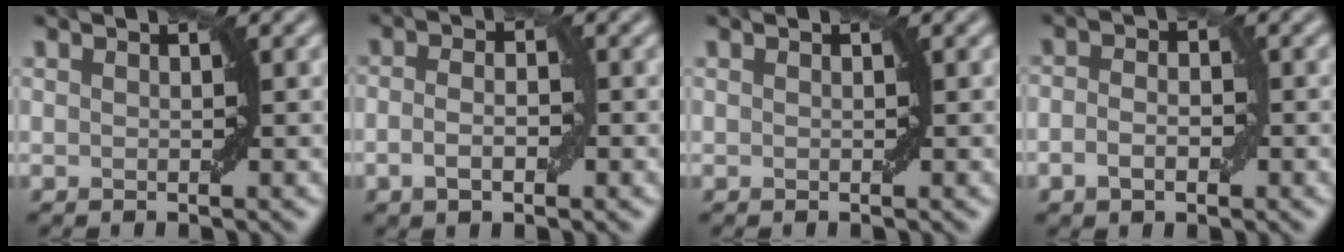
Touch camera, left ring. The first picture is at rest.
{"total": 2.7, "force": [-0.7, 1.2, 2.3], "torque": [-0.039, -0.001, -0.013]}
{"total": 0.0}
{"total": 2.5, "force": [-0.9, 1.6, 1.8], "torque": [-0.033, 0.001, -0.017]}